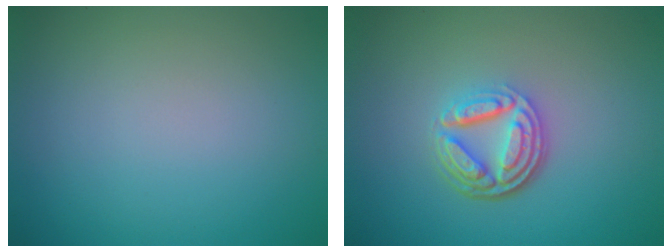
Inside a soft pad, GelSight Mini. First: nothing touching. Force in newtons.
{"total": 4.9, "press": 3.5, "slide": 3.4}